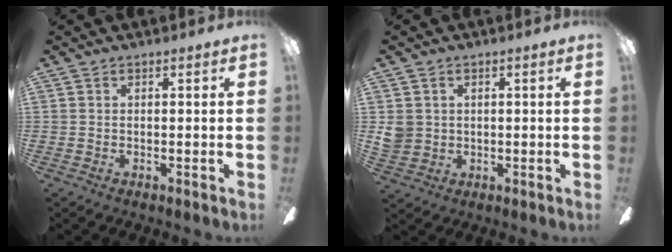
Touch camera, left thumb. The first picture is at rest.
{"total": 4.1, "force": [0.8, 4.0, 0.9], "torque": [-0.016, 0.009, 0.018]}